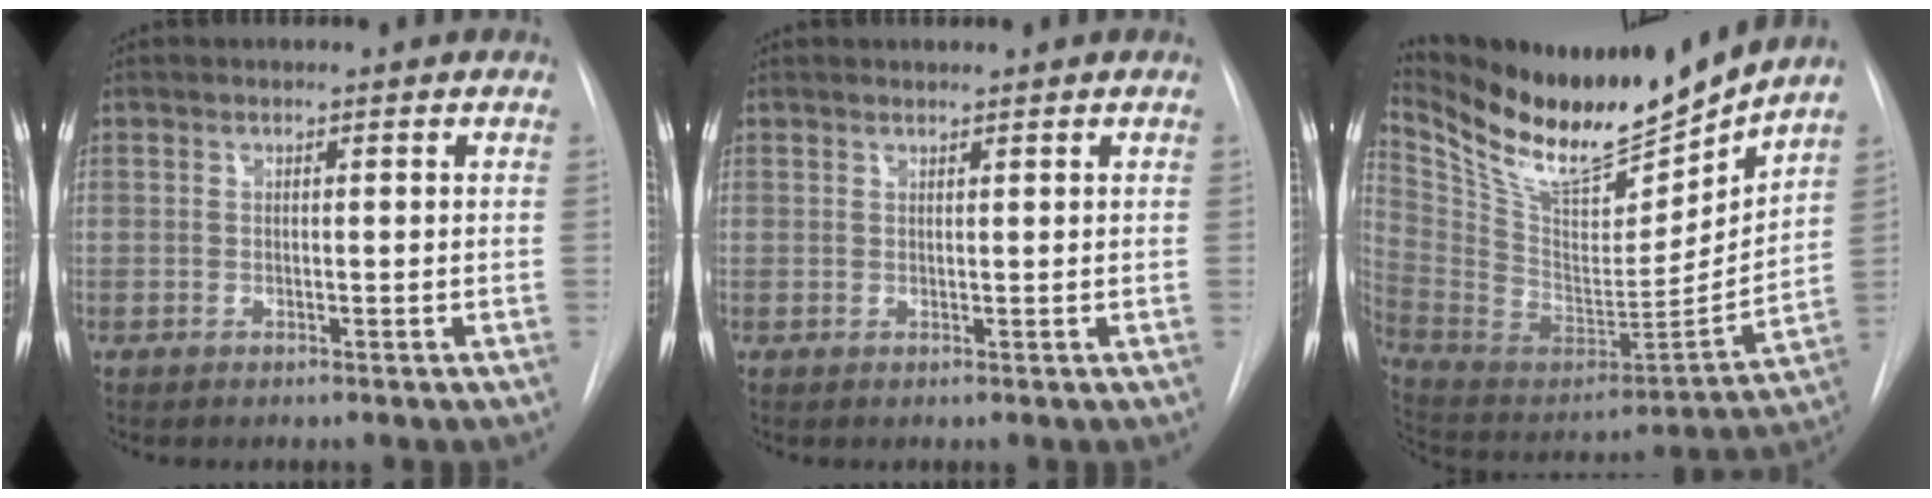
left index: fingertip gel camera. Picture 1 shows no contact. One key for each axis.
{"total": 1.1, "fx": 1.1, "fy": -0.1, "fz": 0.2, "tx": -0.003, "ty": 0.011, "tz": 0.024}
{"total": 20.7, "fx": 18.7, "fy": 2.8, "fz": 8.5, "tx": -0.167, "ty": -0.043, "tz": 0.329}